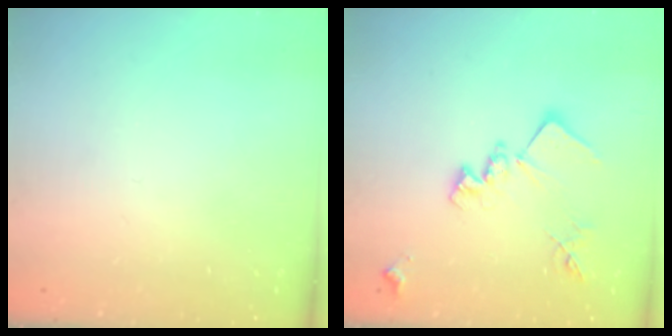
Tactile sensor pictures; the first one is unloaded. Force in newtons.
{"total": 16.1, "press": 16.1, "slide": 1.0}